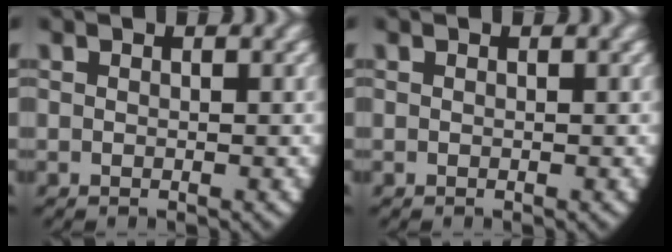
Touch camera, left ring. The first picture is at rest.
{"total": 0.0}